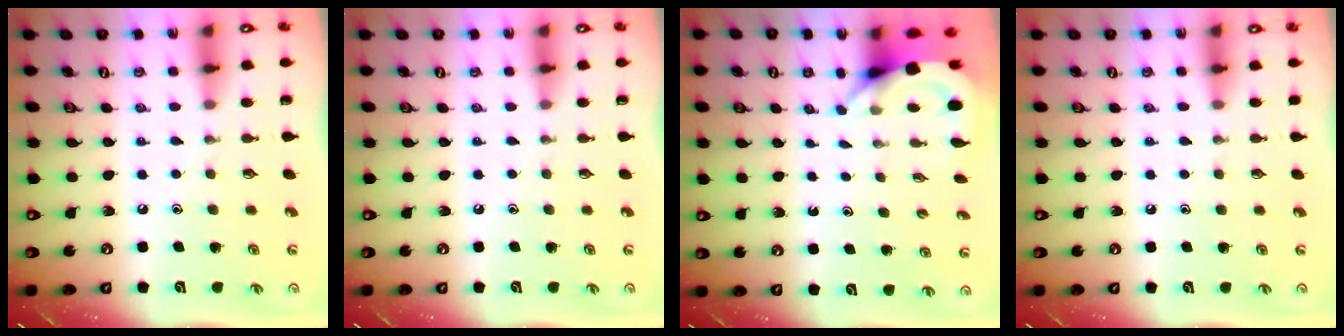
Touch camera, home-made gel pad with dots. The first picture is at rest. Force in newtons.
{"total": 0.0}
{"total": 3.7, "press": 3.7, "slide": 0.2}
{"total": 2.4, "press": 2.4, "slide": 0.4}